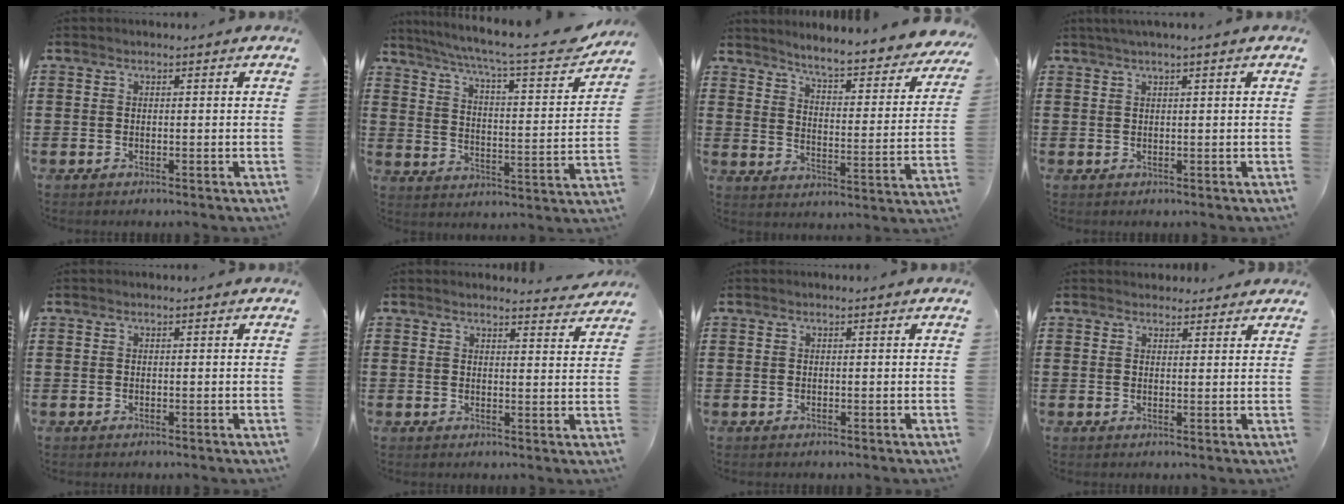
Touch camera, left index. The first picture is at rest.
{"total": 7.9, "force": [6.5, 0.6, 4.4], "torque": [-0.098, -0.045, 0.101]}
{"total": 4.9, "force": [4.6, -0.5, 1.7], "torque": [-0.048, -0.047, 0.067]}
{"total": 1.1, "force": [0.6, -0.1, 0.9], "torque": [-0.016, 0.000, 0.010]}
{"total": 0.0}
{"total": 2.6, "force": [2.5, 0.2, 0.3], "torque": [-0.005, -0.011, 0.046]}
{"total": 0.0}
{"total": 2.1, "force": [2.0, 0.8, 0.1], "torque": [0.001, -0.002, 0.037]}